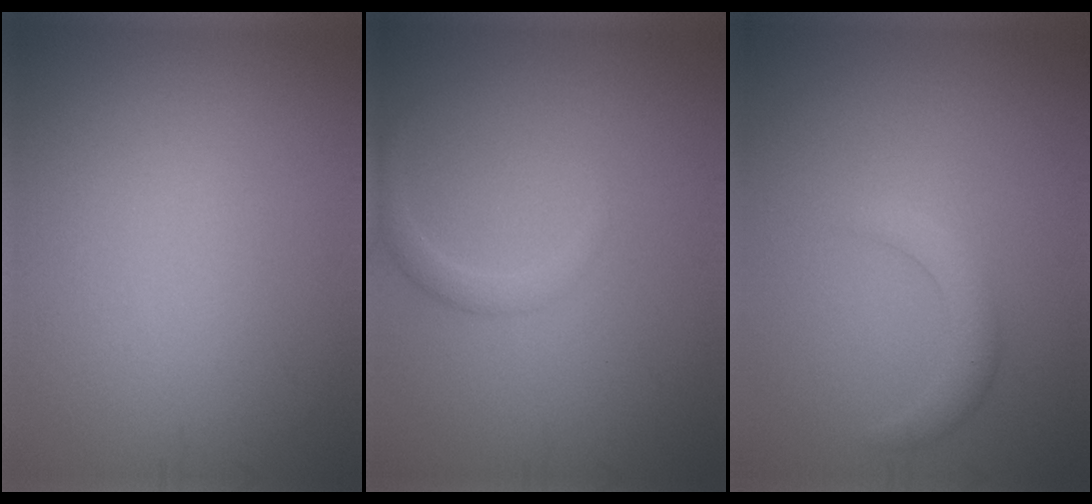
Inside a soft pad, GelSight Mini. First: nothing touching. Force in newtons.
{"total": 1.4, "press": 1.4, "slide": 0.1}
{"total": 1.9, "press": 1.9, "slide": 0.2}